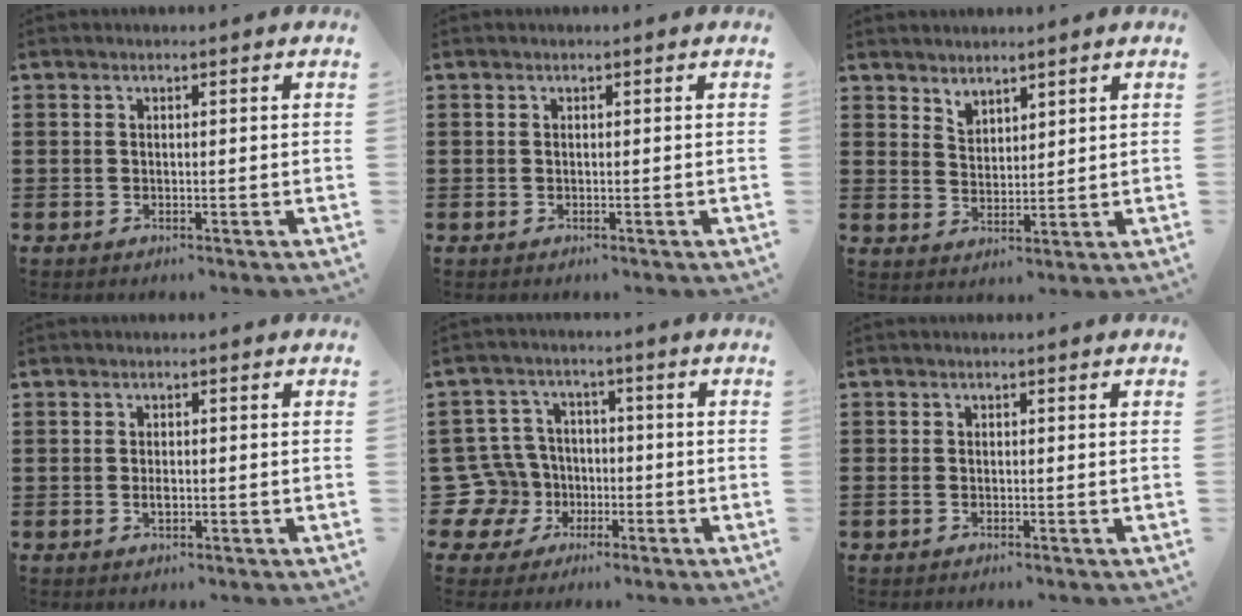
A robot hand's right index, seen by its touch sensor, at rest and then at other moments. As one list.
[{"total": 0.0}, {"total": 2.8, "force": [2.8, 0.6, -0.3], "torque": [-0.003, -0.004, 0.055]}, {"total": 1.3, "force": [-0.2, 0.8, 1.0], "torque": [-0.019, 0.000, -0.003]}, {"total": 9.8, "force": [-2.1, 9.0, 3.2], "torque": [-0.135, 0.009, -0.040]}, {"total": 0.7, "force": [-0.4, 0.5, 0.4], "torque": [-0.009, -0.001, -0.007]}]